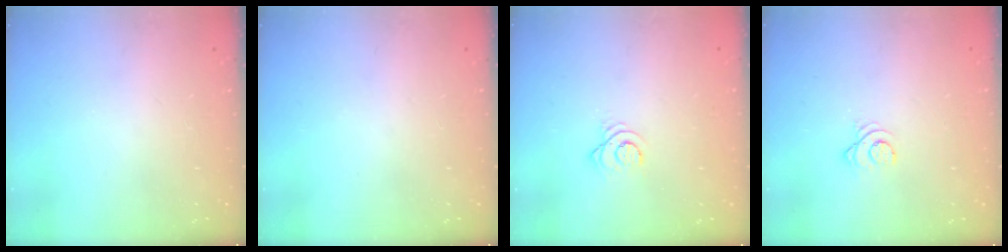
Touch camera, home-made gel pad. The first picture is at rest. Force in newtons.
{"total": 0.0}
{"total": 3.2, "press": 3.1, "slide": 0.4}
{"total": 2.5, "press": 2.5, "slide": 0.2}